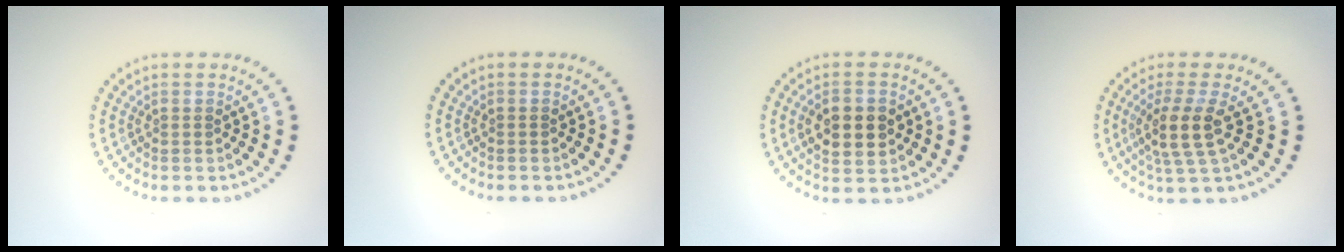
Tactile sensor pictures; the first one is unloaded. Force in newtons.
{"total": 0.0}
{"total": 4.4, "press": 4.4, "slide": 0.2}
{"total": 3.7, "press": 2.9, "slide": 2.3}